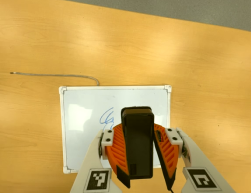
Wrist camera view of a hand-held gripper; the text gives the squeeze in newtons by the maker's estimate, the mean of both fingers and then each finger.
{"total": 9.5, "left": 9.1, "right": 9.9}